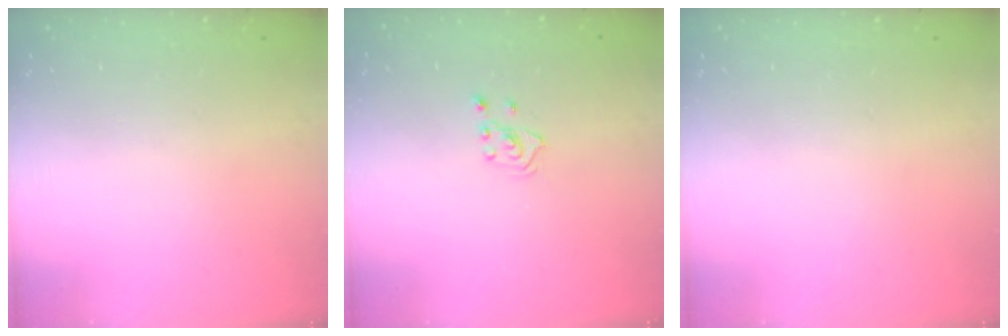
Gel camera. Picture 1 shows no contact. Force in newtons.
{"total": 2.1, "press": 1.8, "slide": 0.9}
{"total": 0.0}